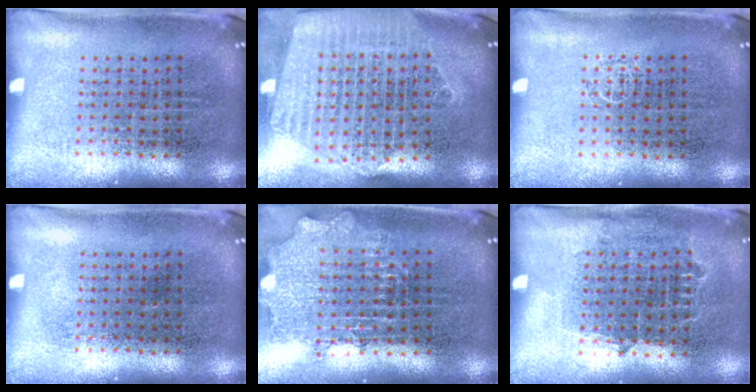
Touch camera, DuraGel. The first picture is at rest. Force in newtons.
{"total": 2.5, "press": 2.2, "slide": 1.2}
{"total": 0.6, "press": 0.6, "slide": 0.1}
{"total": 0.0}
{"total": 1.9, "press": 1.5, "slide": 1.1}
{"total": 0.8, "press": 0.8, "slide": 0.3}